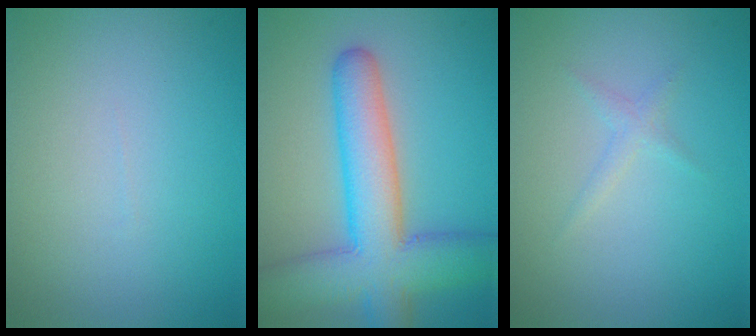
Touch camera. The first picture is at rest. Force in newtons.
{"total": 9.0, "press": 9.0, "slide": 0.3}
{"total": 1.0, "press": 1.0, "slide": 0.1}